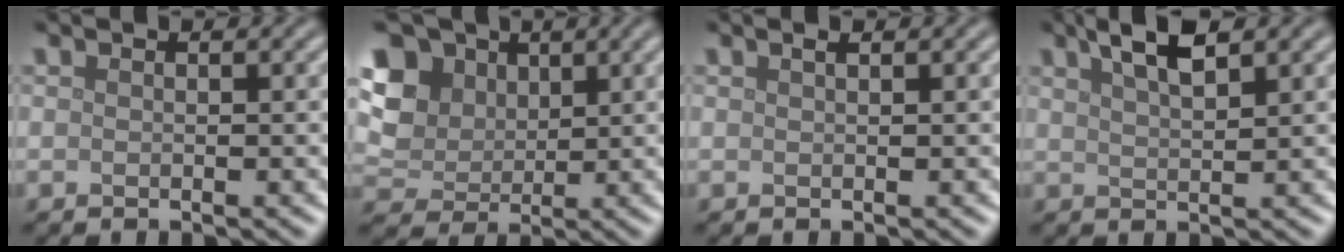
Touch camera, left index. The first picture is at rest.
{"total": 7.1, "force": [2.9, 5.4, 3.4], "torque": [-0.102, 0.014, 0.038]}
{"total": 0.7, "force": [0.4, 0.1, 0.5], "torque": [-0.009, 0.003, 0.008]}
{"total": 3.6, "force": [2.4, 0.9, 2.6], "torque": [-0.046, 0.008, 0.043]}